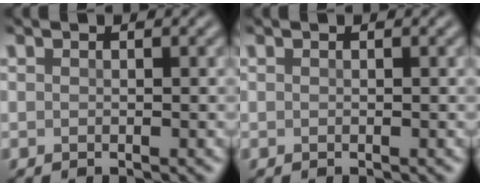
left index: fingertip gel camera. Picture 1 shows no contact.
{"total": 0.0}